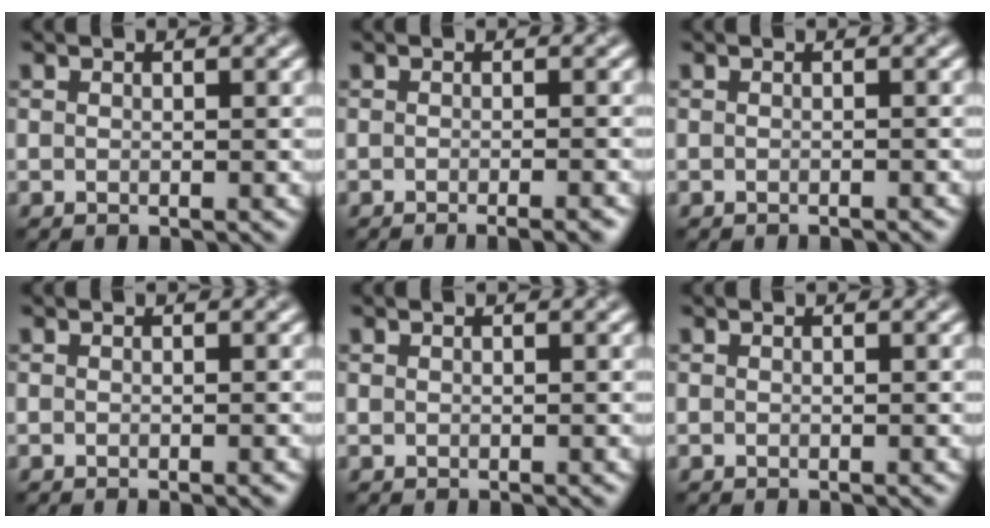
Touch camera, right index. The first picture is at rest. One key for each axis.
{"total": 2.4, "fx": -1.5, "fy": 0.5, "fz": 1.8, "tx": -0.014, "ty": -0.001, "tz": -0.025}
{"total": 0.7, "fx": -0.7, "fy": 0.0, "fz": 0.1, "tx": -0.001, "ty": -0.004, "tz": -0.015}
{"total": 0.6, "fx": -0.4, "fy": 0.0, "fz": 0.4, "tx": -0.006, "ty": -0.001, "tz": -0.007}
{"total": 0.0}
{"total": 0.0}